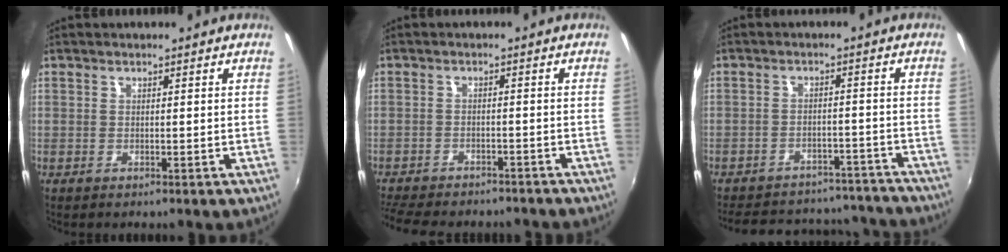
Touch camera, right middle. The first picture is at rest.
{"total": 13.1, "force": [-11.4, 4.0, 5.1], "torque": [-0.126, -0.021, -0.168]}
{"total": 23.0, "force": [-20.3, 8.1, 7.2], "torque": [-0.153, 0.038, -0.243]}